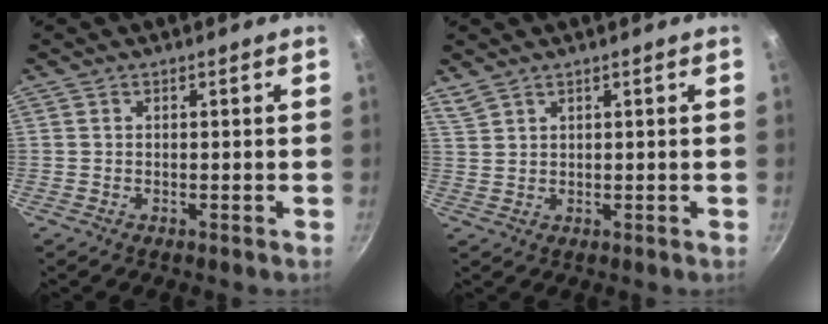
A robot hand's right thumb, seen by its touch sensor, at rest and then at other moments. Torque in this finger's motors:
{"motor_torque": [-0.02, -0.01, -0.15, 0.31, 0.07]}